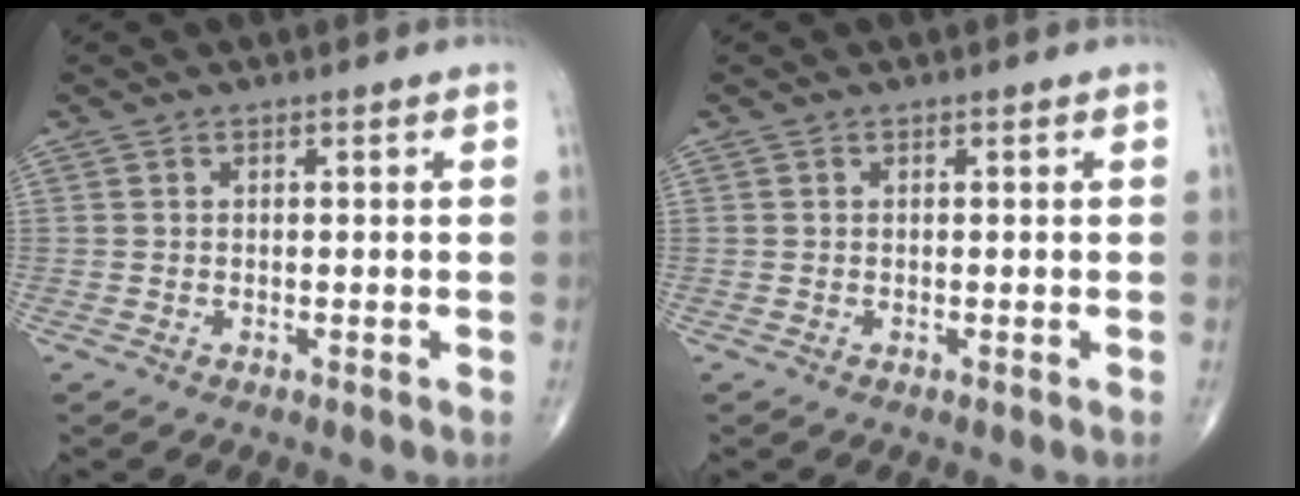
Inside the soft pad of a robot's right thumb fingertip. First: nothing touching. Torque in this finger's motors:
{"motor_torque": [-0.07, 0.08, 0.00, 0.01, 0.00]}